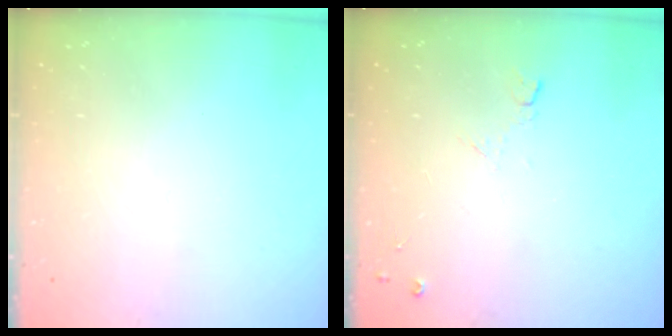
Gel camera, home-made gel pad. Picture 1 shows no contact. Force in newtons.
{"total": 6.0, "press": 5.9, "slide": 1.0}